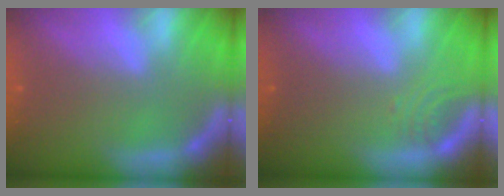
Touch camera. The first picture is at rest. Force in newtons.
{"total": 2.0}